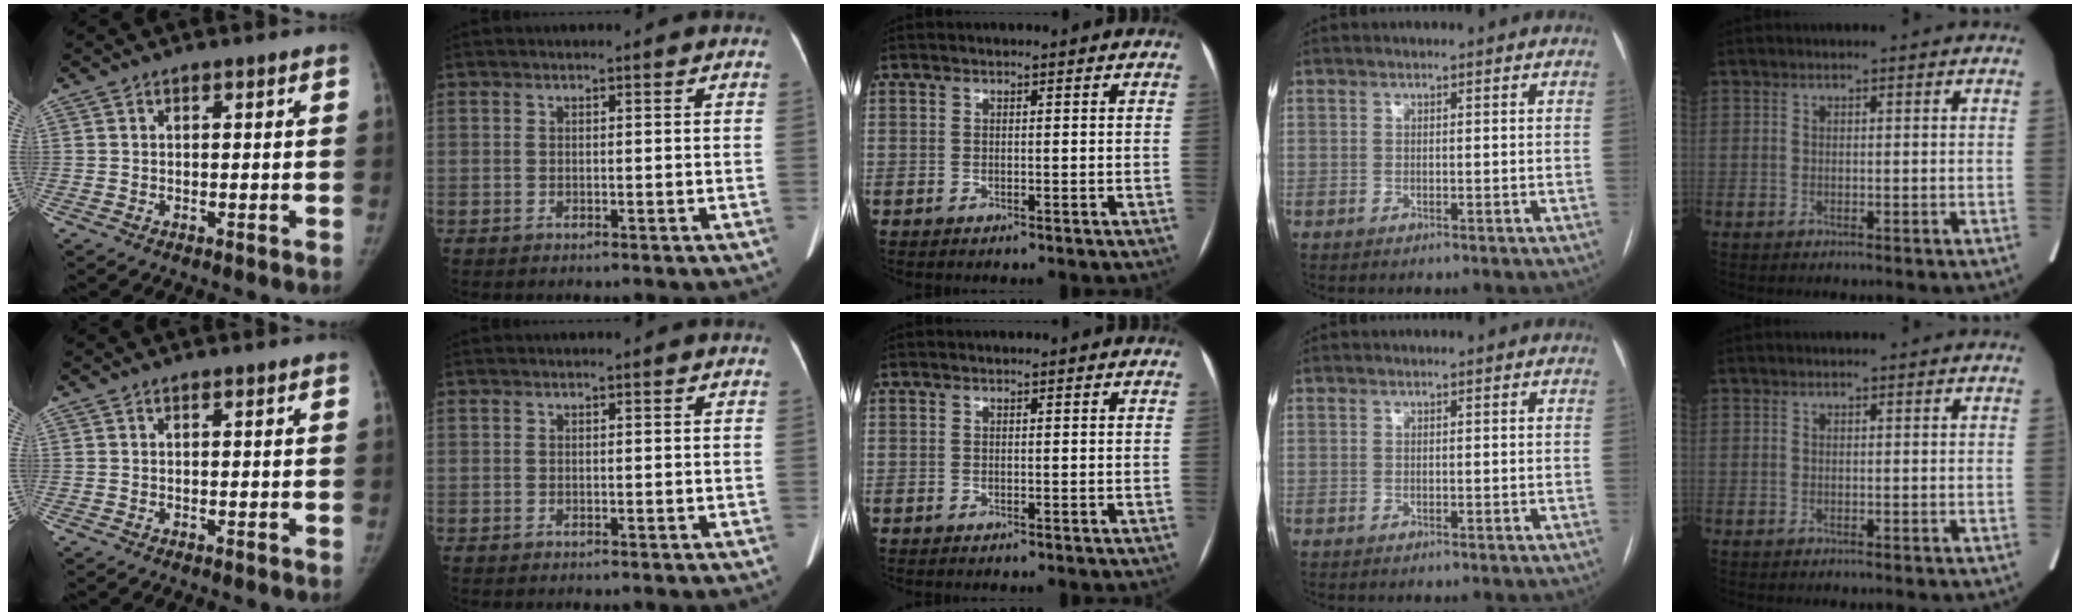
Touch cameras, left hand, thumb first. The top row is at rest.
{}